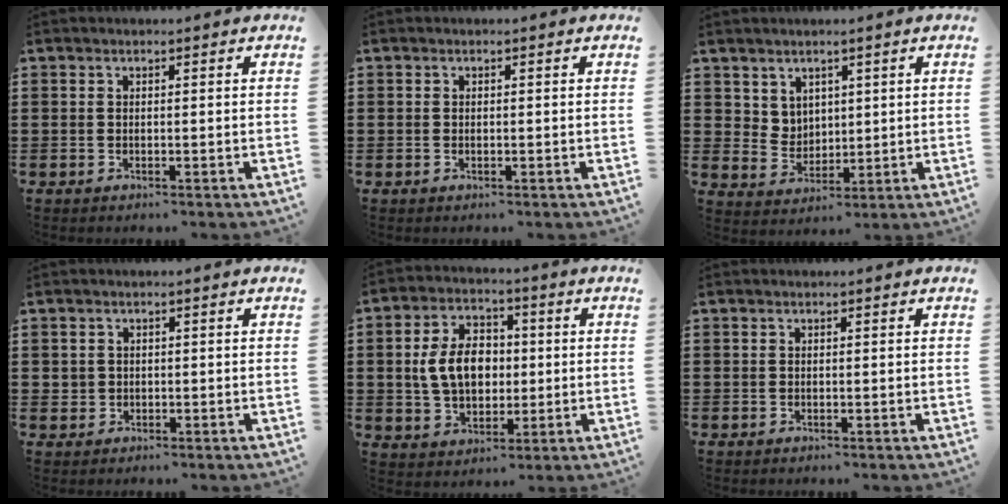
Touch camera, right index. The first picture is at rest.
{"total": 0.0}
{"total": 4.4, "force": [2.9, 3.2, 0.5], "torque": [-0.028, 0.002, 0.056]}
{"total": 1.3, "force": [0.2, 1.2, 0.1], "torque": [-0.005, 0.009, 0.003]}
{"total": 8.9, "force": [0.3, 6.4, 6.2], "torque": [-0.143, 0.013, -0.001]}
{"total": 0.0}